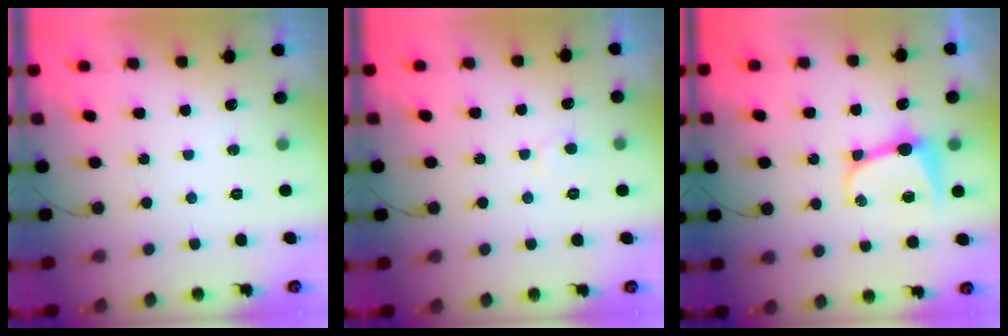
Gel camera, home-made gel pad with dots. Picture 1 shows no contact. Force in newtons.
{"total": 4.3, "press": 4.3, "slide": 0.5}
{"total": 8.5, "press": 8.4, "slide": 0.9}